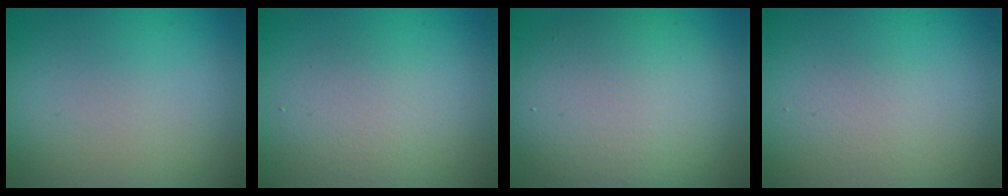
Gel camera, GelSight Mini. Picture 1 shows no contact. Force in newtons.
{"total": 2.2, "press": 2.2, "slide": 0.0}
{"total": 7.5, "press": 7.5, "slide": 0.3}
{"total": 1.1, "press": 1.1, "slide": 0.1}